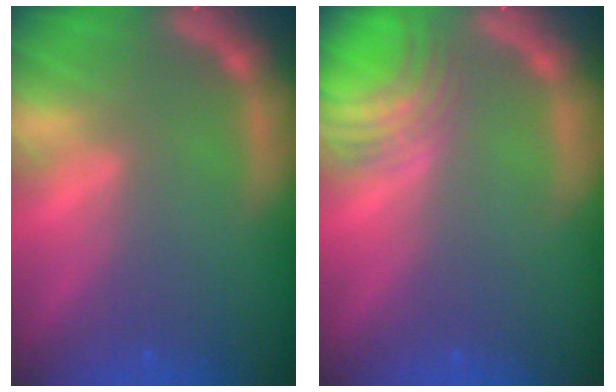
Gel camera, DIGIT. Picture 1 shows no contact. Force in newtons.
{"total": 4.5}